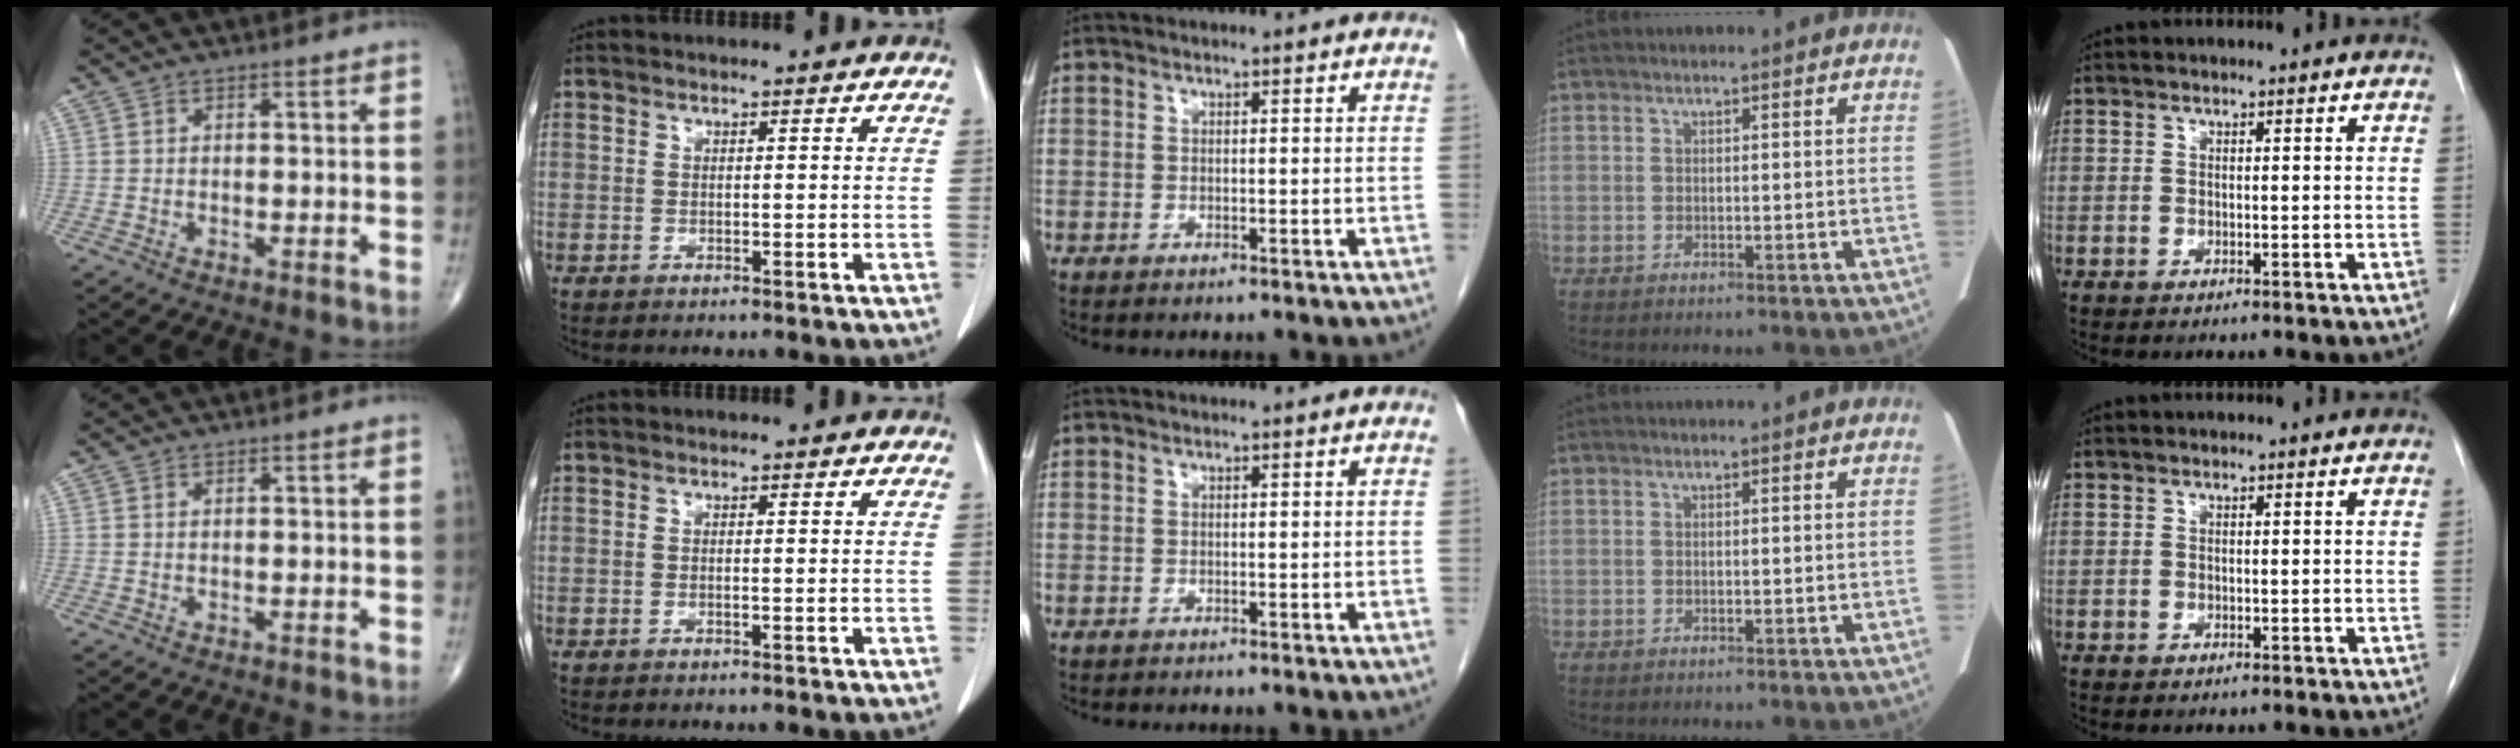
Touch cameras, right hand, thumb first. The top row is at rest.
{}